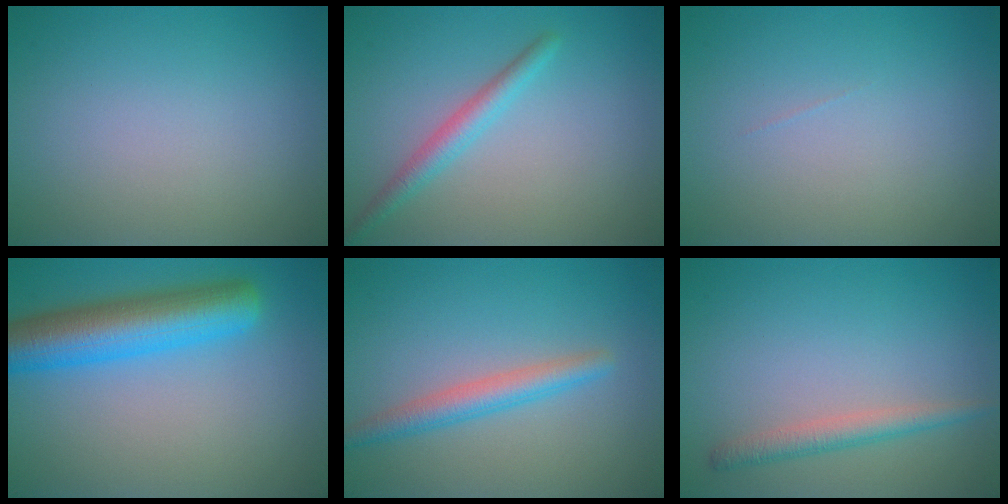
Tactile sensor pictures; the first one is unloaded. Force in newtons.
{"total": 2.2, "press": 2.2, "slide": 0.0}
{"total": 0.0}
{"total": 7.5, "press": 7.5, "slide": 0.3}
{"total": 2.8, "press": 2.8, "slide": 0.1}
{"total": 2.1, "press": 2.1, "slide": 0.1}